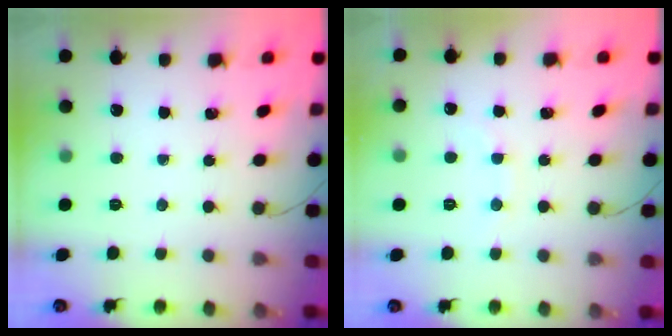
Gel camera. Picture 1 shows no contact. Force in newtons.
{"total": 6.4, "press": 6.3, "slide": 1.2}